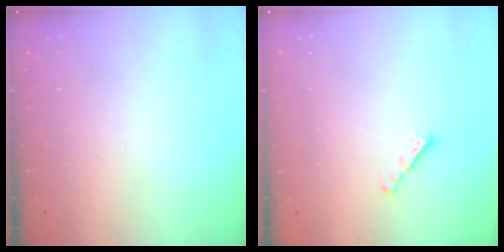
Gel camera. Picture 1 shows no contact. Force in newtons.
{"total": 1.6, "press": 1.5, "slide": 0.5}